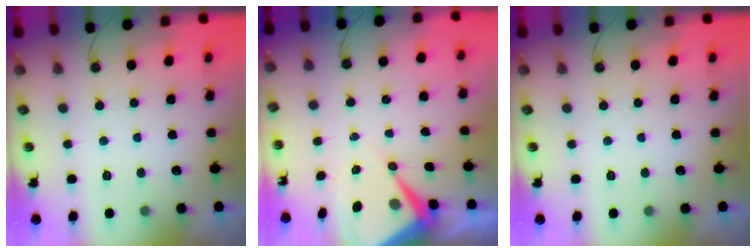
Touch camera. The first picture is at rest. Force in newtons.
{"total": 9.1, "press": 9.0, "slide": 1.0}
{"total": 0.0}